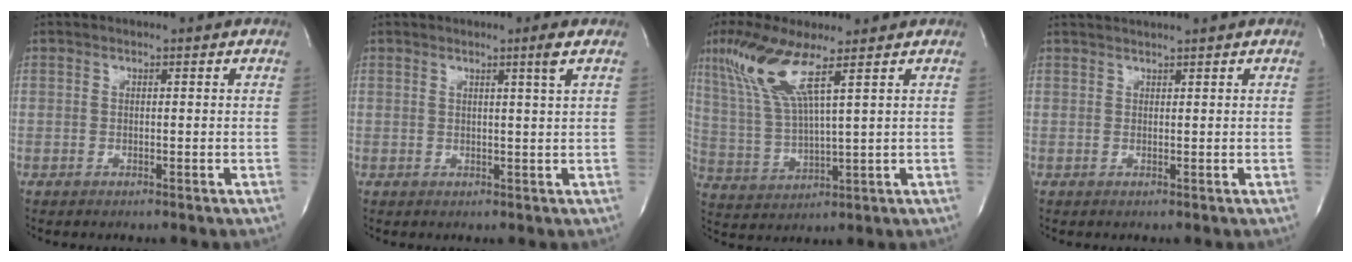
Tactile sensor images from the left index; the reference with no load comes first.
{"total": 1.9, "force": [0.8, -0.9, 1.5], "torque": [-0.036, -0.013, 0.018]}
{"total": 9.6, "force": [5.3, 0.5, 8.0], "torque": [-0.191, 0.002, 0.110]}
{"total": 2.2, "force": [1.9, -0.9, 0.5], "torque": [-0.004, 0.009, 0.042]}